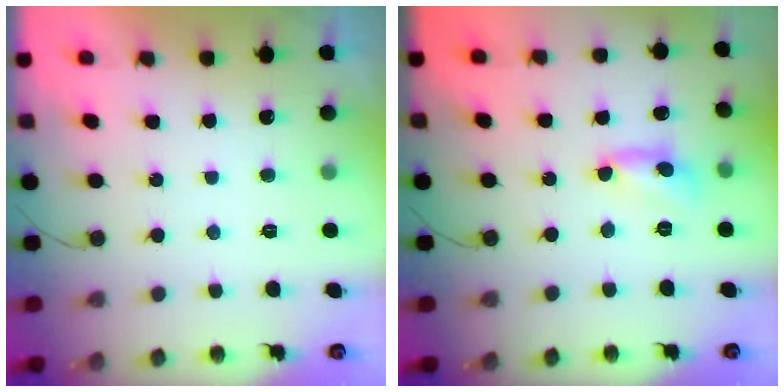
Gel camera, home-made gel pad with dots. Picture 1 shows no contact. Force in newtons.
{"total": 4.2, "press": 4.2, "slide": 0.3}